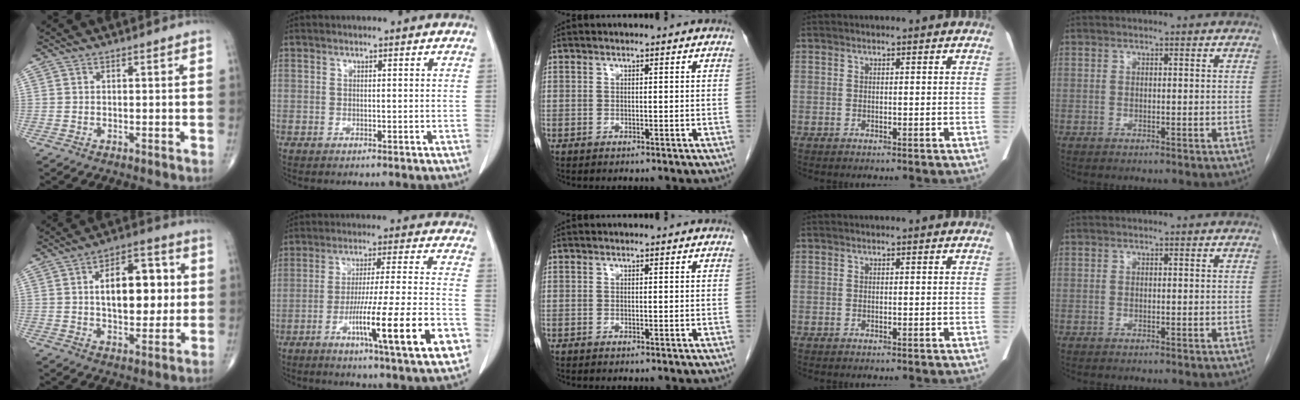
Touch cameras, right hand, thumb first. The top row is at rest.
{"thumb": {"total": 14.9, "force": [1.9, 8.2, 12.4], "torque": [-0.148, 0.012, 0.028]}, "index": {"total": 17.4, "force": [-6.9, -0.1, 15.9], "torque": [-0.237, -0.018, -0.106]}}